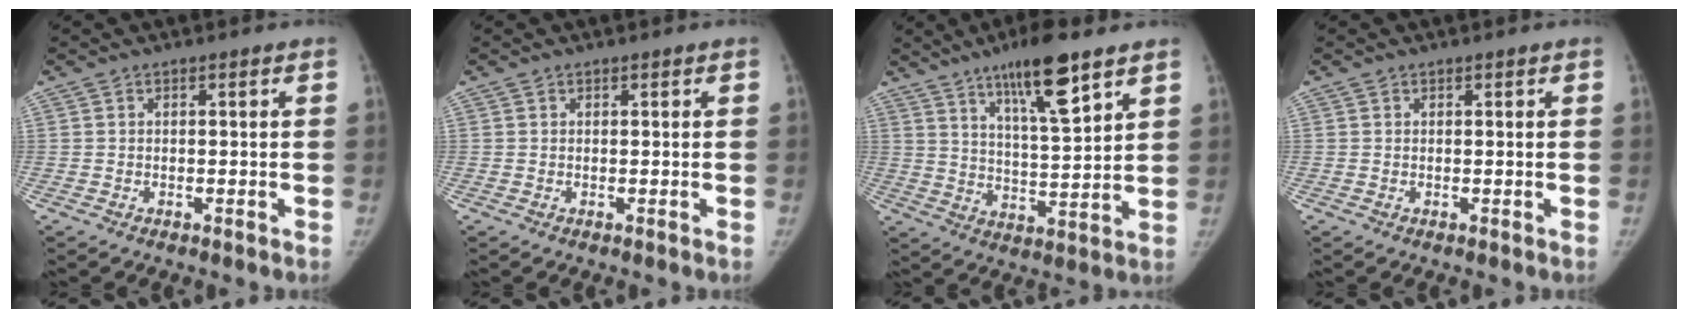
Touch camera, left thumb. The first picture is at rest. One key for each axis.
{"total": 0.0}
{"total": 13.5, "fx": 8.4, "fy": 2.8, "fz": 10.2, "tx": -0.155, "ty": -0.046, "tz": 0.141}
{"total": 0.0}